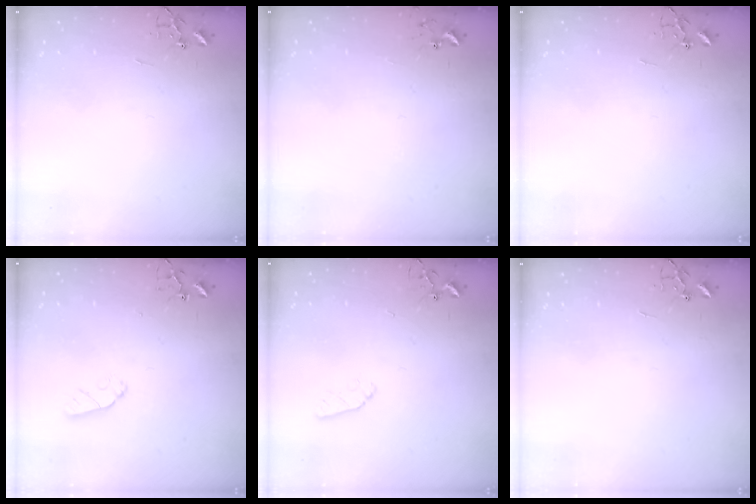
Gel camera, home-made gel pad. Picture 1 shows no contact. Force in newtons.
{"total": 5.5, "press": 5.4, "slide": 0.4}
{"total": 0.0}
{"total": 6.6, "press": 6.6, "slide": 0.2}
{"total": 5.6, "press": 5.5, "slide": 1.0}
{"total": 0.0}